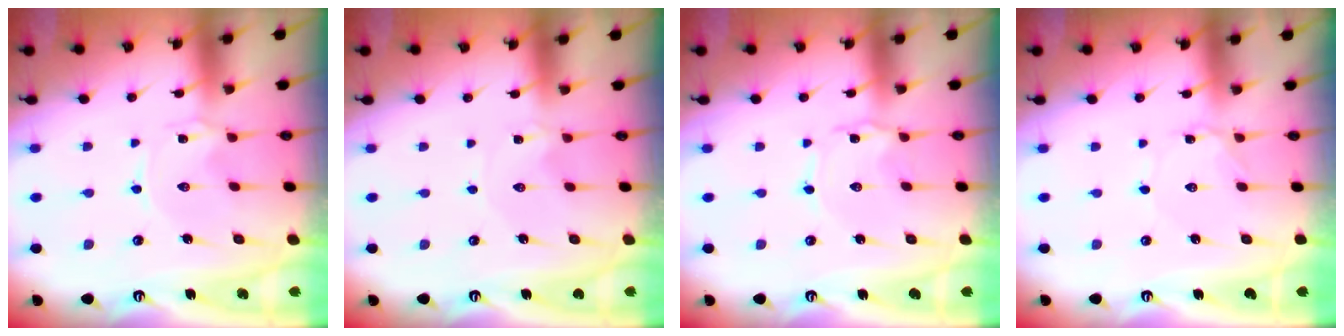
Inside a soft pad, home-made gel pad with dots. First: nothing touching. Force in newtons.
{"total": 0.0}
{"total": 1.0, "press": 1.0, "slide": 0.1}
{"total": 1.1, "press": 1.1, "slide": 0.1}